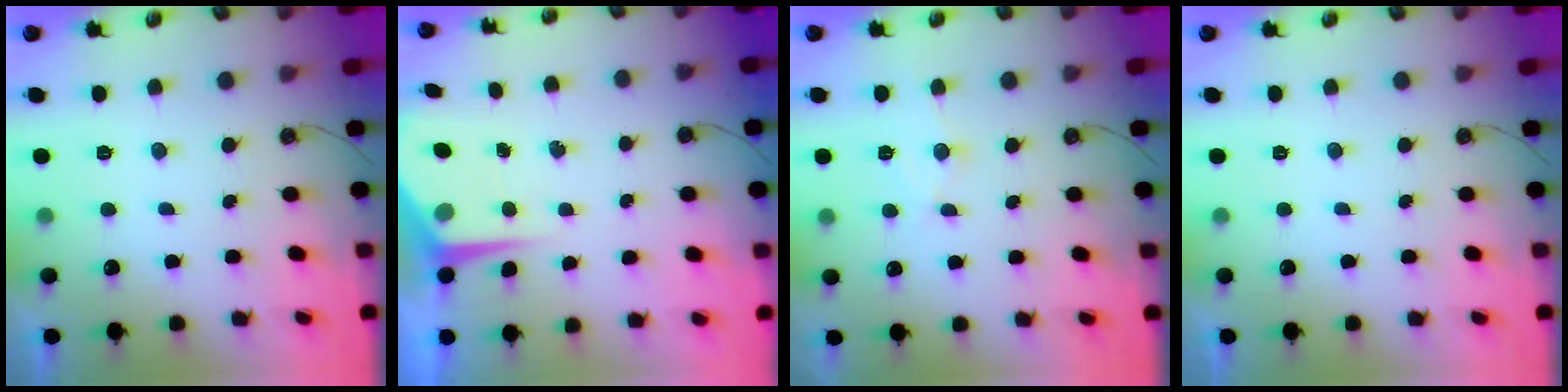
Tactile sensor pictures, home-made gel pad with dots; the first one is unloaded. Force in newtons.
{"total": 6.1, "press": 6.1, "slide": 0.2}
{"total": 7.0, "press": 6.9, "slide": 0.4}
{"total": 0.0}